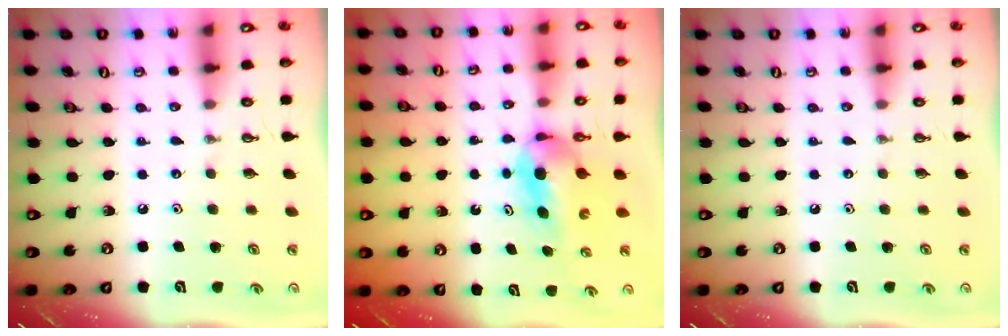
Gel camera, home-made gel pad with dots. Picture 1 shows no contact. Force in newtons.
{"total": 5.9, "press": 4.5, "slide": 3.8}
{"total": 0.0}